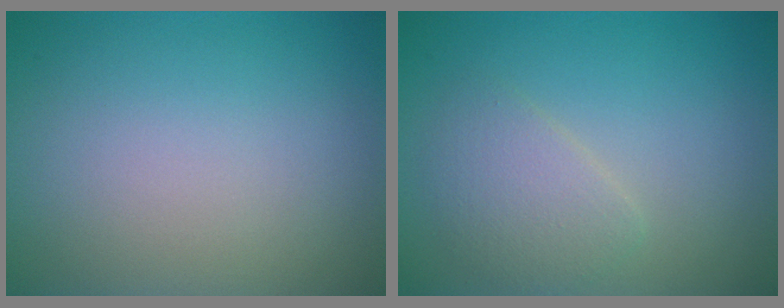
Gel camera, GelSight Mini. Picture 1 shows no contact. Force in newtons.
{"total": 2.5, "press": 2.5, "slide": 0.1}